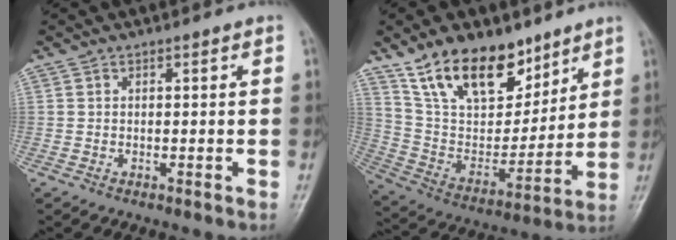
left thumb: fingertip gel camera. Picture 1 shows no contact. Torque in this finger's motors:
{"motor_torque": [1.16, -0.02, 1.39, -1.38, 0.40]}